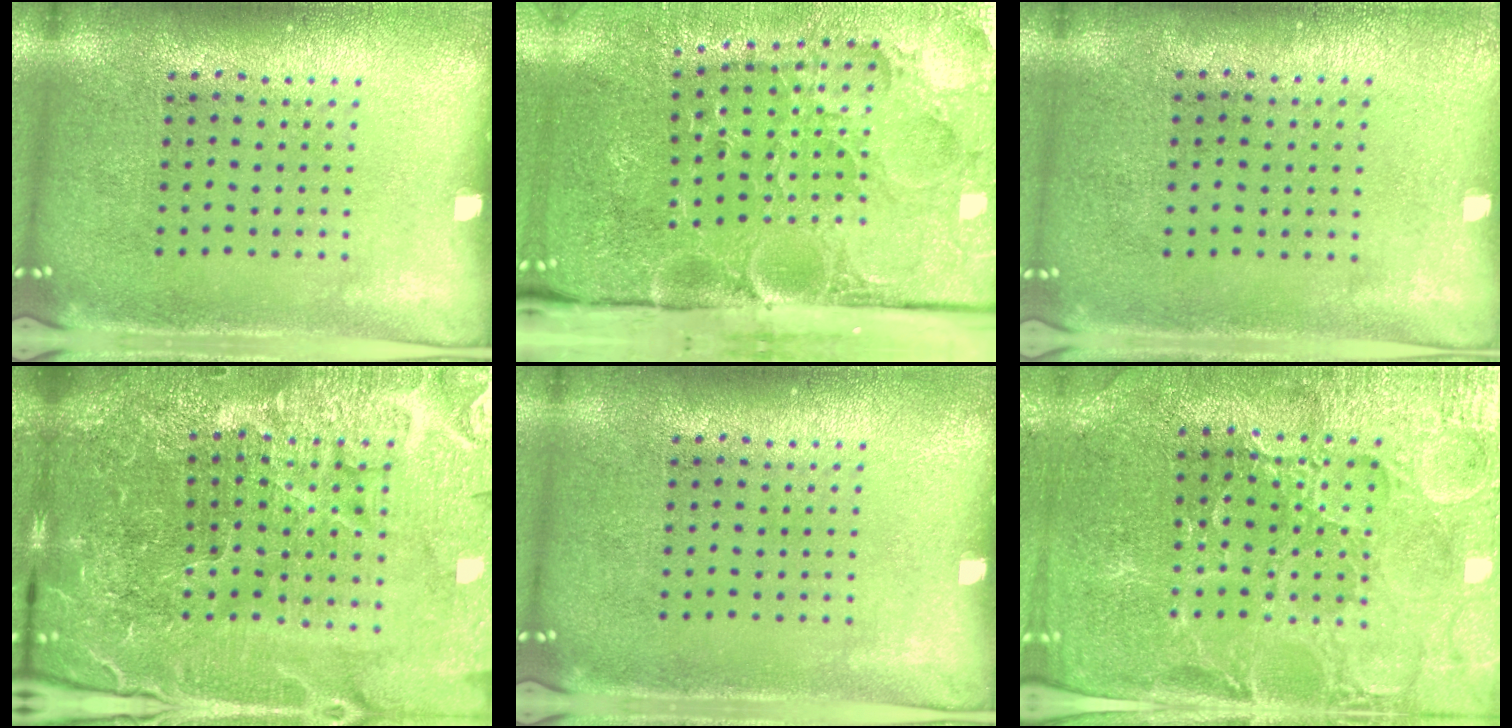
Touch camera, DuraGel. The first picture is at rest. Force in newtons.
{"total": 4.9, "press": 4.1, "slide": 2.7}
{"total": 0.0}
{"total": 6.7, "press": 5.9, "slide": 3.1}
{"total": 0.0}
{"total": 3.4, "press": 3.3, "slide": 0.7}